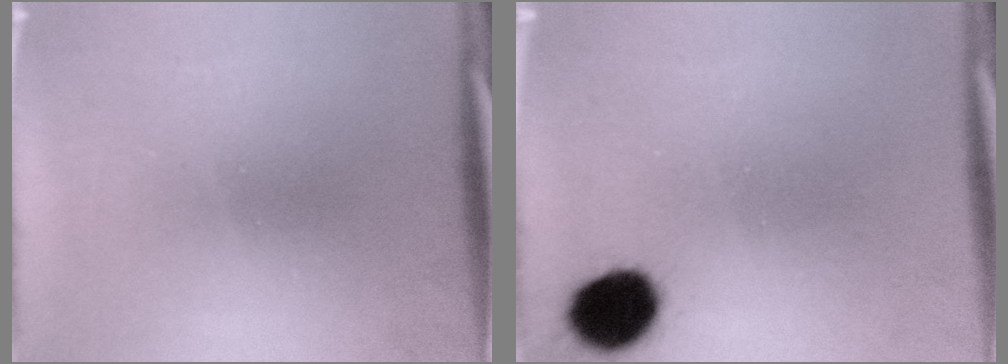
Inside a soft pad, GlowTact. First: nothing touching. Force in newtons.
{"total": 9.2}